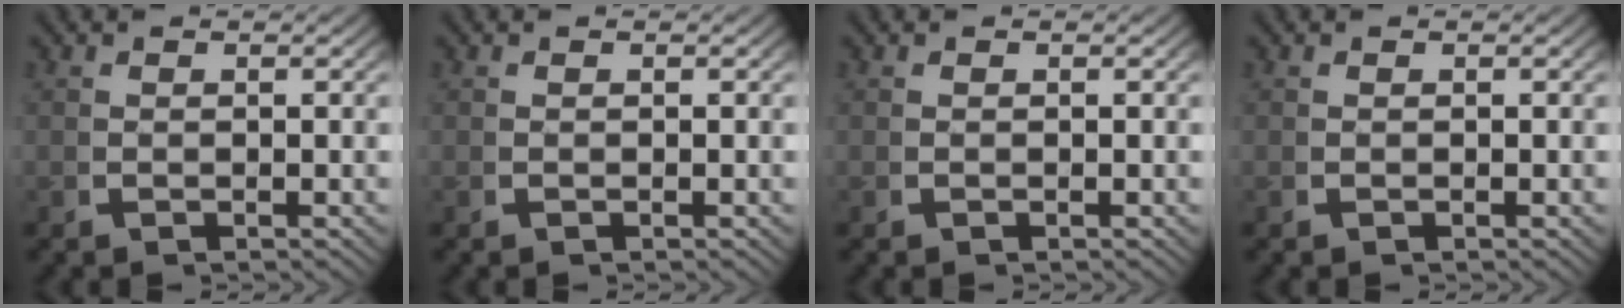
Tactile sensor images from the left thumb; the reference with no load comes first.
{"total": 0.0}
{"total": 0.0}
{"total": 0.0}